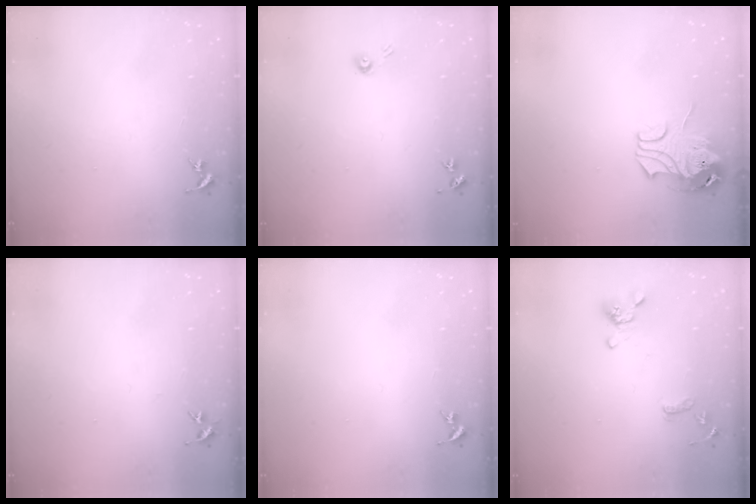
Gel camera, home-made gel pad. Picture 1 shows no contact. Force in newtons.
{"total": 4.0, "press": 4.0, "slide": 0.4}
{"total": 9.5, "press": 9.4, "slide": 1.2}
{"total": 3.6, "press": 3.5, "slide": 0.4}
{"total": 0.0}
{"total": 11.5, "press": 11.3, "slide": 1.8}